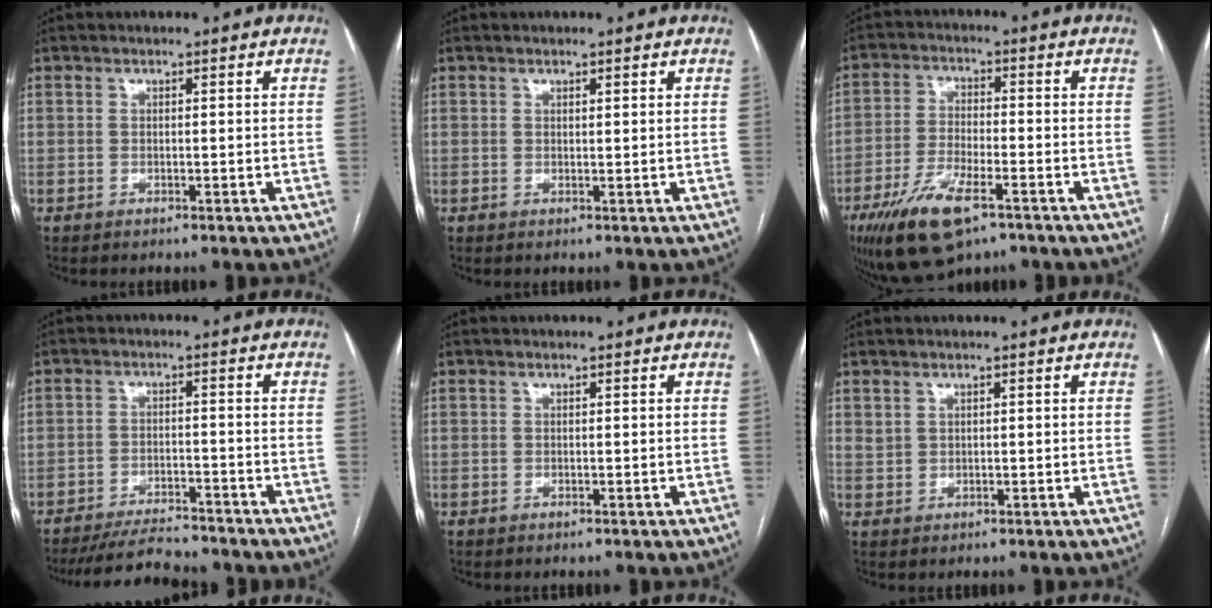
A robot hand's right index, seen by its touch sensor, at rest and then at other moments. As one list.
[{"total": 0.6, "force": [0.5, 0.0, 0.3], "torque": [-0.006, -0.002, 0.007]}, {"total": 11.4, "force": [-6.7, 3.7, 8.5], "torque": [-0.167, -0.016, -0.113]}, {"total": 9.2, "force": [-8.5, 1.5, 2.9], "torque": [-0.043, -0.010, -0.133]}, {"total": 0.0}, {"total": 1.0, "force": [0.7, 0.6, 0.3], "torque": [-0.004, 0.004, 0.017]}]